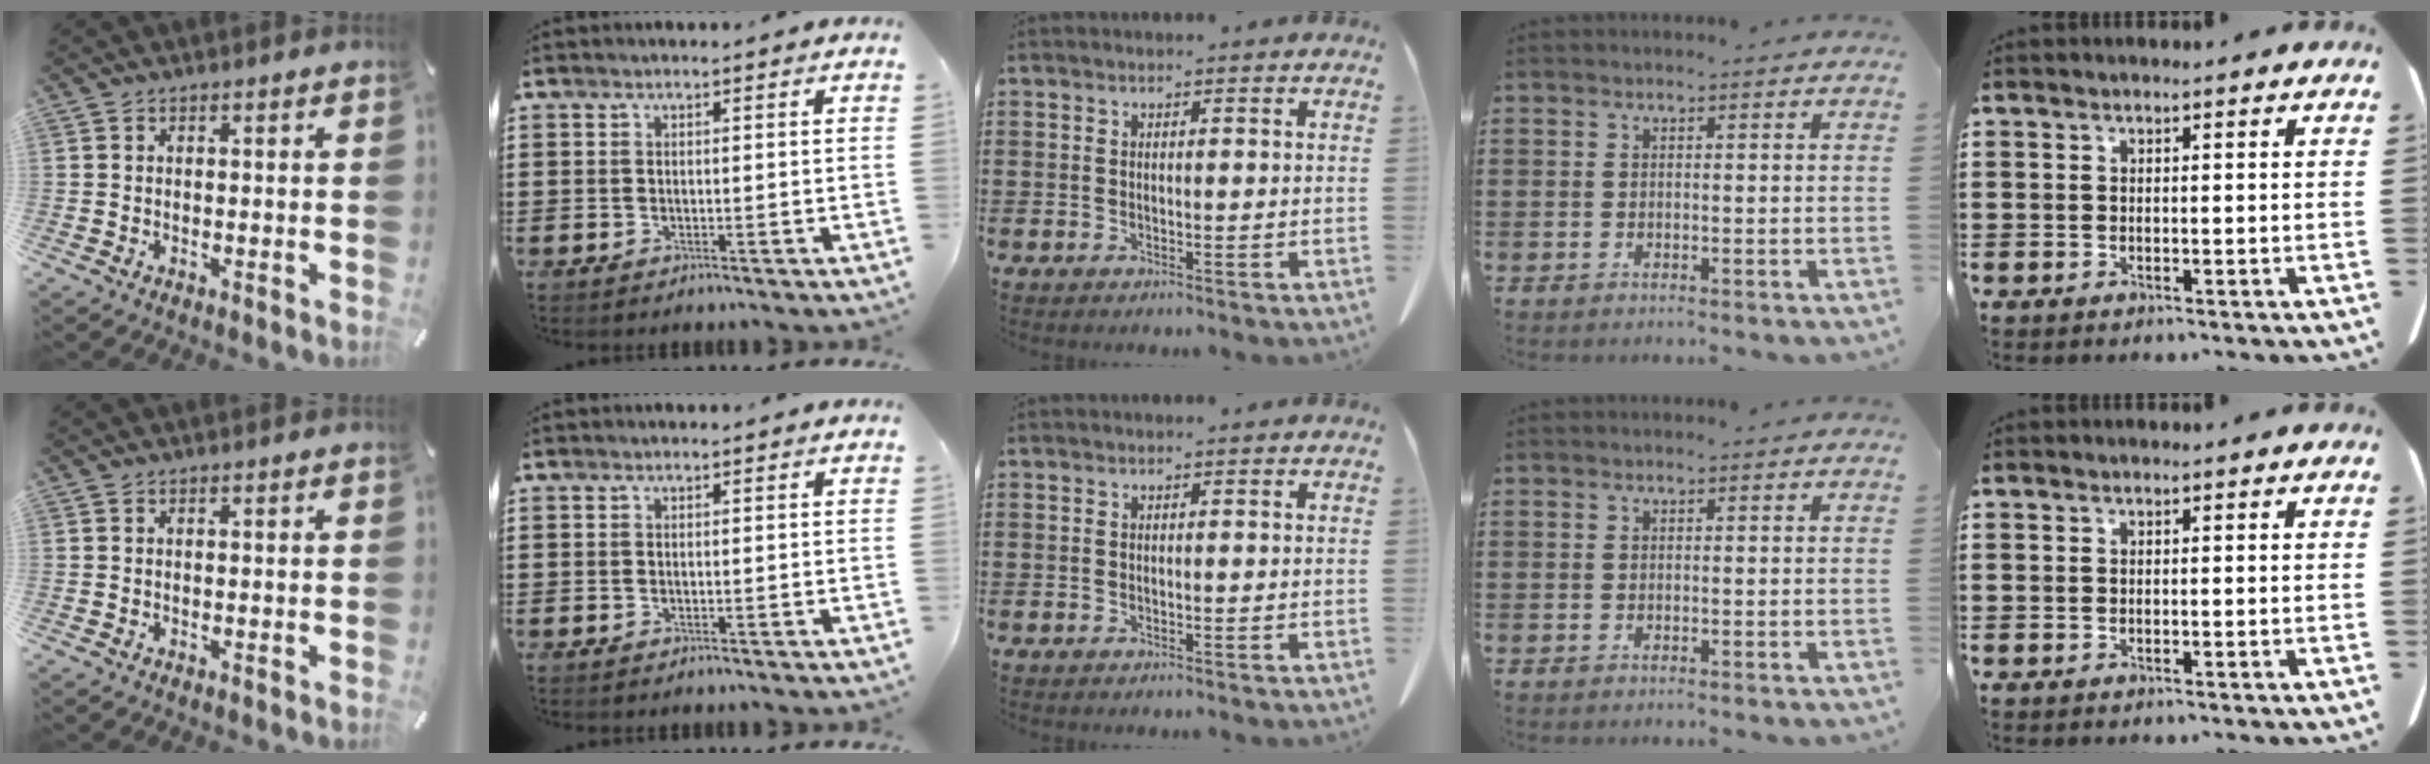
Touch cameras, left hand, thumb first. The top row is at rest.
{}